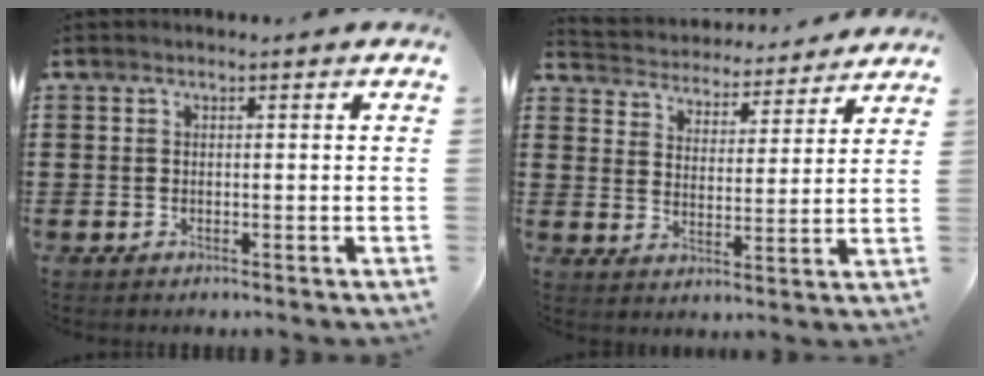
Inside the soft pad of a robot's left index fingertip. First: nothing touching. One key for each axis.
{"total": 4.3, "fx": 4.3, "fy": 0.2, "fz": -0.4, "tx": -0.019, "ty": -0.036, "tz": 0.070}